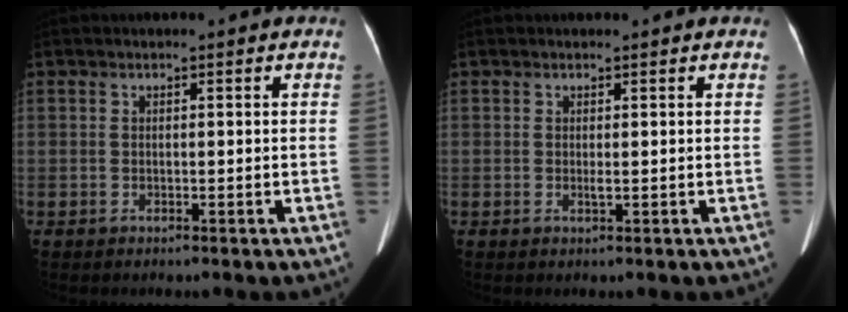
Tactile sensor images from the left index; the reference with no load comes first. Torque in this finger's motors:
{"motor_torque": [0.19, 0.18, 0.00, 0.00]}